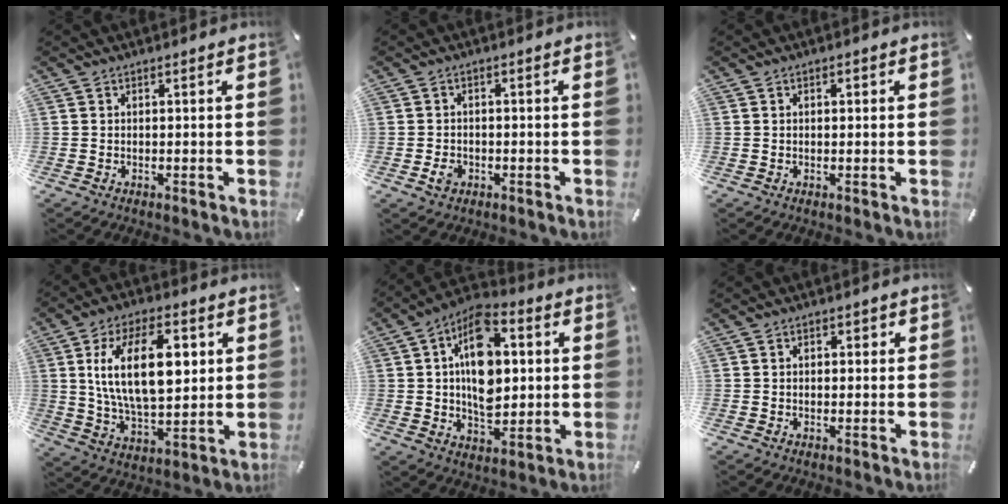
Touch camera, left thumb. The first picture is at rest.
{"total": 3.0, "force": [-1.0, 2.3, 1.5], "torque": [-0.034, 0.002, -0.020]}
{"total": 1.1, "force": [0.2, 0.7, 0.9], "torque": [-0.010, 0.002, 0.000]}
{"total": 18.6, "force": [4.7, 9.8, 15.1], "torque": [-0.287, -0.001, 0.069]}
{"total": 15.1, "force": [2.4, 10.1, 11.0], "torque": [-0.196, -0.007, 0.041]}
{"total": 1.7, "force": [0.1, 1.2, 1.2], "torque": [-0.016, 0.004, -0.002]}